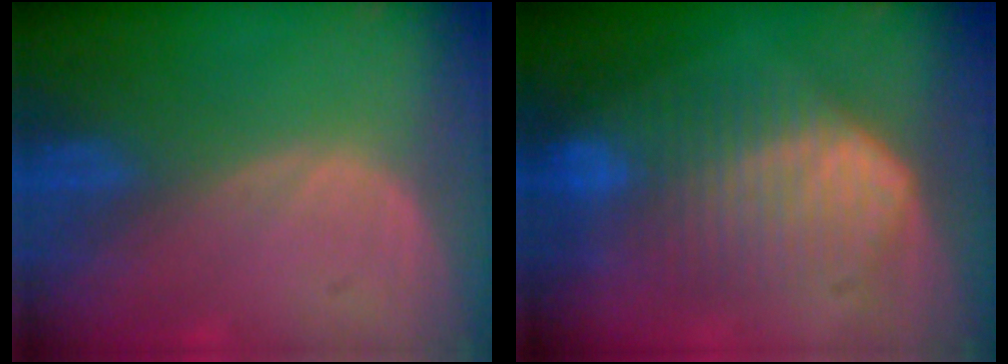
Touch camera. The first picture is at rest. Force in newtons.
{"total": 10.0, "press": 10.0, "slide": 0.6}